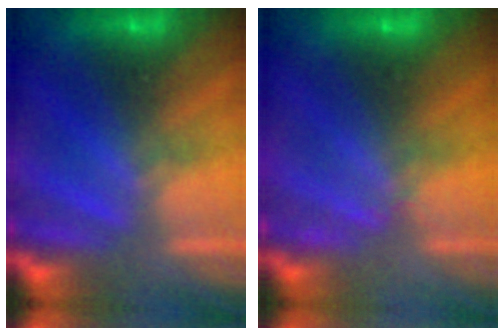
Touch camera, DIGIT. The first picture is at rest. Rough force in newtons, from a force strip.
{"total": 2.1}